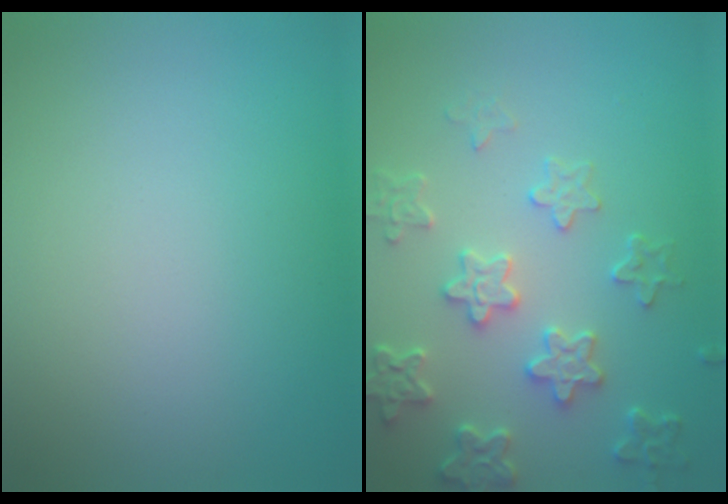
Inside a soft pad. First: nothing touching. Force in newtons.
{"total": 4.5, "press": 3.9, "slide": 2.2}